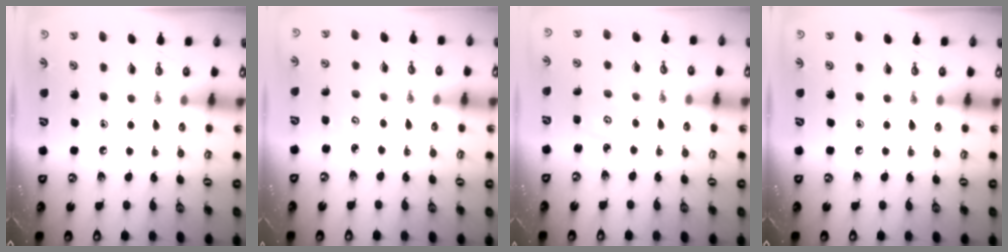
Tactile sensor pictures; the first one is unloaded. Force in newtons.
{"total": 2.1, "press": 2.1, "slide": 0.2}
{"total": 3.1, "press": 3.0, "slide": 0.4}
{"total": 0.0}